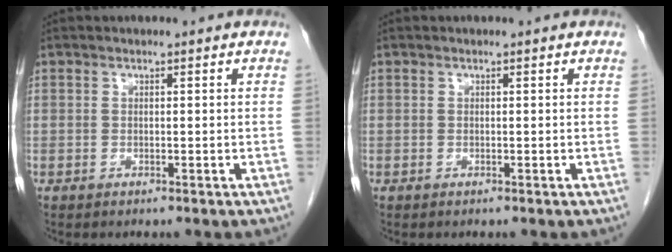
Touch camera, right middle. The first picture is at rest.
{"total": 0.0}